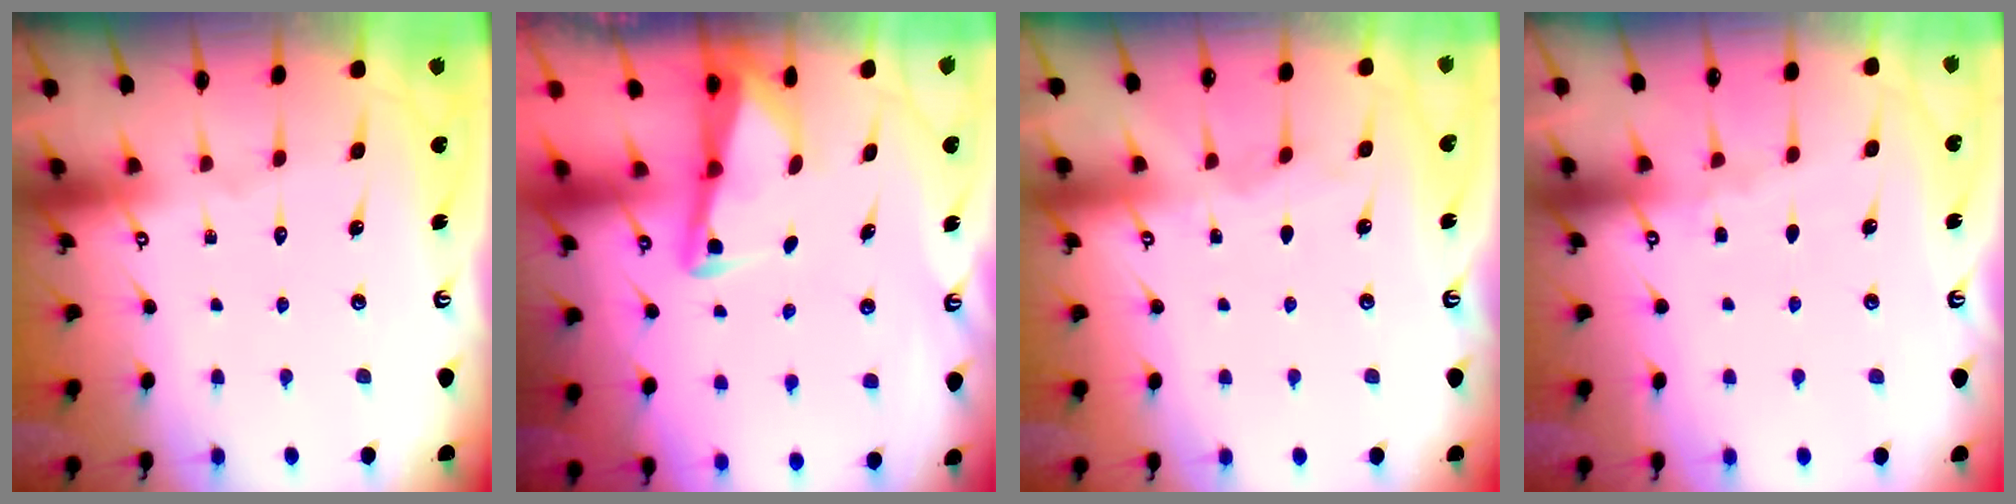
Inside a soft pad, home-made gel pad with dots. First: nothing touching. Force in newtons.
{"total": 3.0, "press": 3.0, "slide": 0.4}
{"total": 2.7, "press": 2.7, "slide": 0.3}
{"total": 2.9, "press": 2.8, "slide": 0.5}